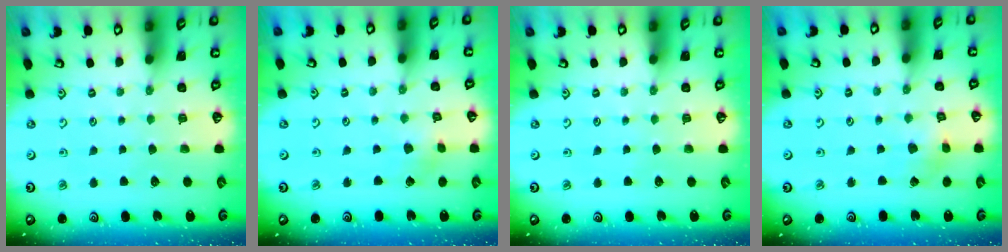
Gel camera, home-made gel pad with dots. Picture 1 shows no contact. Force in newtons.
{"total": 2.1, "press": 2.1, "slide": 0.1}
{"total": 0.0}
{"total": 2.9, "press": 2.9, "slide": 0.3}